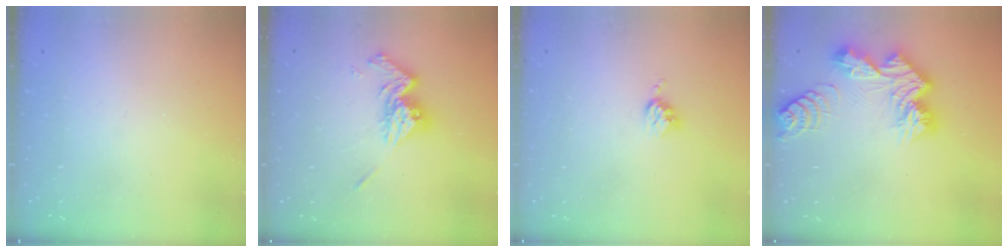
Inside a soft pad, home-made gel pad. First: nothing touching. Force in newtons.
{"total": 13.5, "press": 13.4, "slide": 1.2}
{"total": 3.5, "press": 3.5, "slide": 0.4}
{"total": 13.8, "press": 13.7, "slide": 1.2}